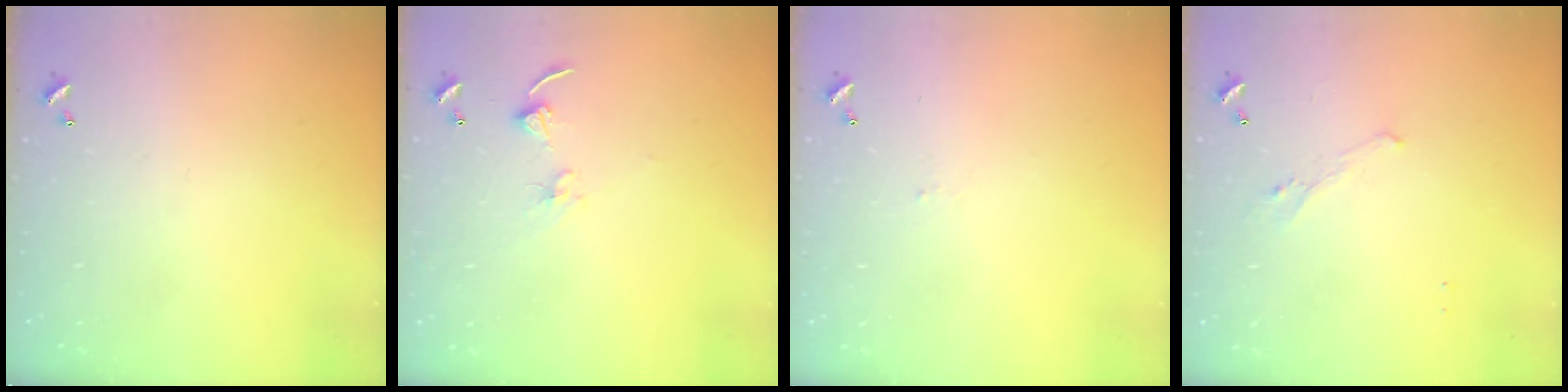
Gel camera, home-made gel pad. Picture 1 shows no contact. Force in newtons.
{"total": 2.7, "press": 2.7, "slide": 0.2}
{"total": 2.1, "press": 2.1, "slide": 0.2}
{"total": 0.8, "press": 0.4, "slide": 0.7}